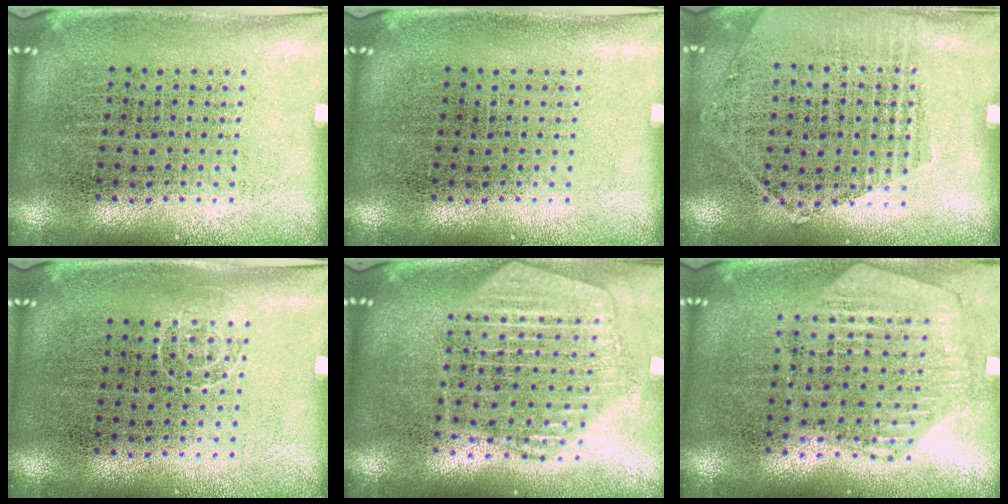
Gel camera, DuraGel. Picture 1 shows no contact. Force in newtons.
{"total": 0.0}
{"total": 1.2, "press": 1.1, "slide": 0.5}
{"total": 0.6, "press": 0.4, "slide": 0.4}
{"total": 2.2, "press": 1.9, "slide": 1.0}
{"total": 1.2, "press": 1.2, "slide": 0.2}